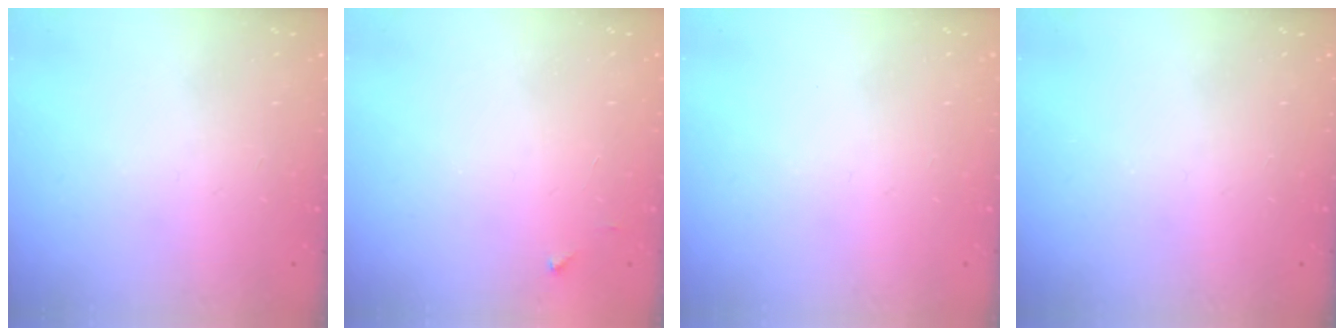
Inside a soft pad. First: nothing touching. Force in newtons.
{"total": 2.0, "press": 2.0, "slide": 0.2}
{"total": 0.0}
{"total": 0.0}